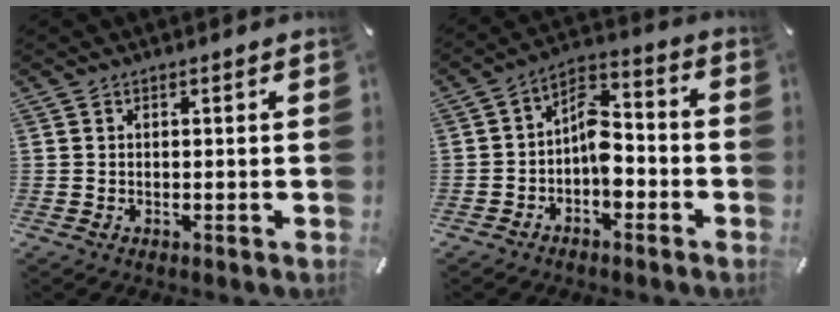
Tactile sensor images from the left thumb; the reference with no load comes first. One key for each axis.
{"total": 8.6, "fx": -3.0, "fy": 5.4, "fz": 5.9, "tx": -0.086, "ty": 0.019, "tz": -0.053}